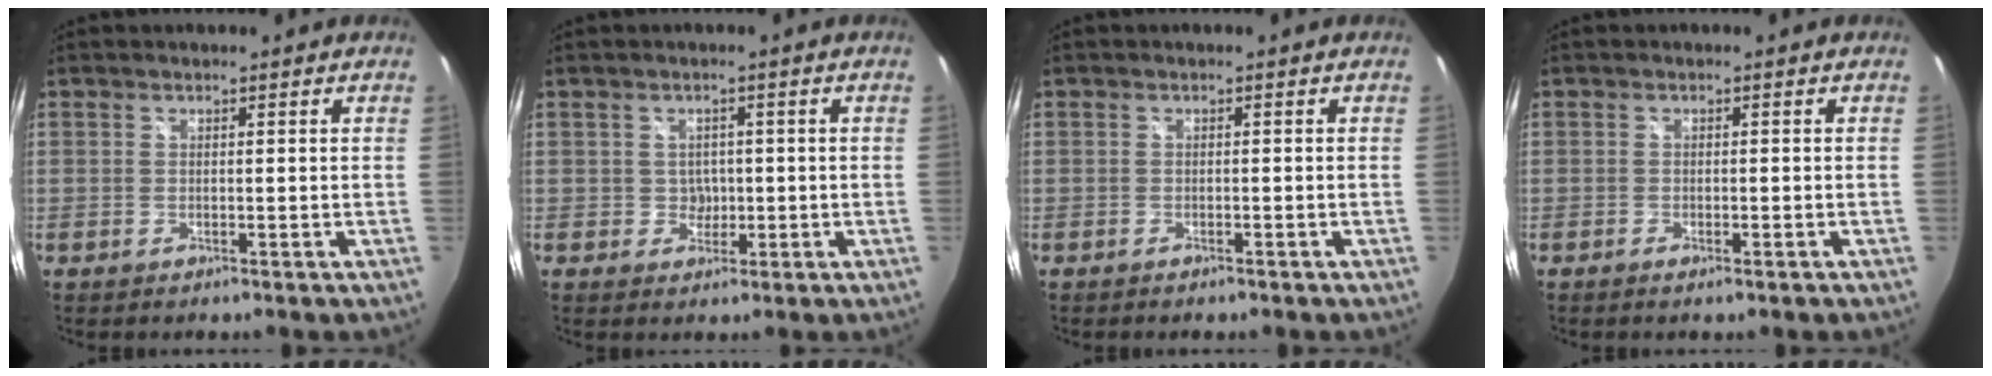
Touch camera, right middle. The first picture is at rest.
{"total": 2.4, "force": [-0.2, 2.4, 0.3], "torque": [-0.003, 0.005, 0.000]}
{"total": 1.2, "force": [-1.0, 0.4, 0.5], "torque": [-0.012, -0.002, -0.016]}
{"total": 1.4, "force": [-1.0, 0.3, 0.9], "torque": [-0.017, -0.003, -0.018]}